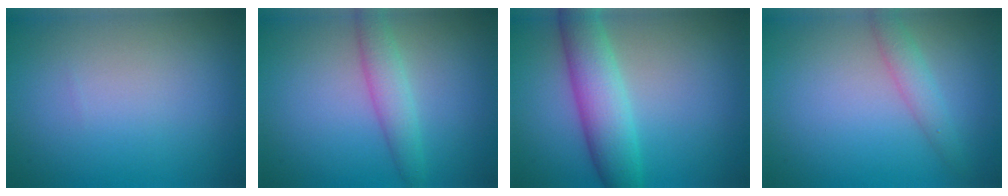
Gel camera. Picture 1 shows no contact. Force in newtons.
{"total": 2.7, "press": 2.7, "slide": 0.1}
{"total": 5.4, "press": 5.4, "slide": 0.1}
{"total": 1.9, "press": 1.9, "slide": 0.1}